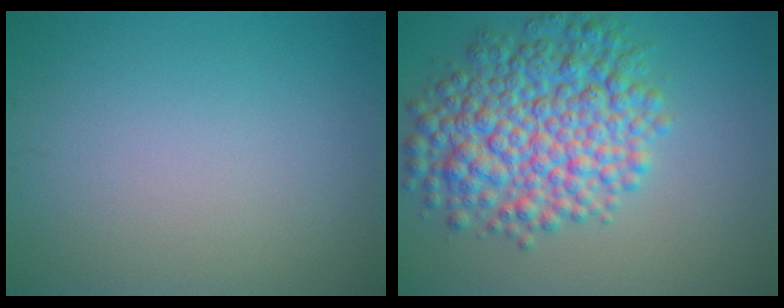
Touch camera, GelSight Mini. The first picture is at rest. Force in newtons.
{"total": 8.9, "press": 8.9, "slide": 0.1}